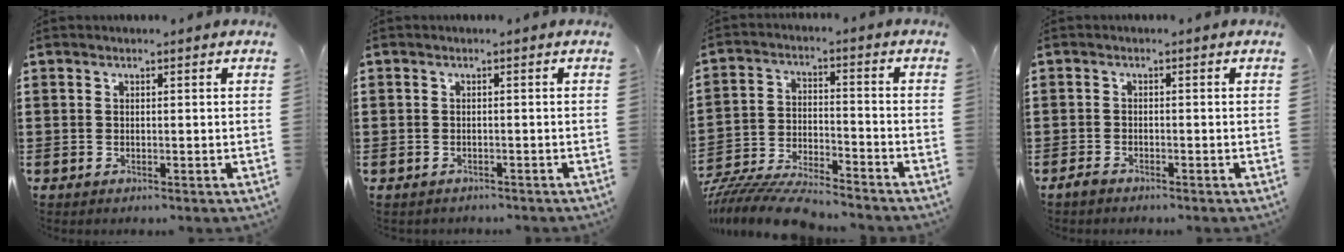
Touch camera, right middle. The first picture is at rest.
{"total": 1.1, "force": [-0.8, 0.7, -0.1], "torque": [-0.001, 0.003, -0.020]}
{"total": 8.6, "force": [-8.4, 0.4, 1.7], "torque": [-0.039, 0.007, -0.167]}
{"total": 1.4, "force": [-1.2, 0.6, 0.6], "torque": [-0.022, -0.003, -0.027]}